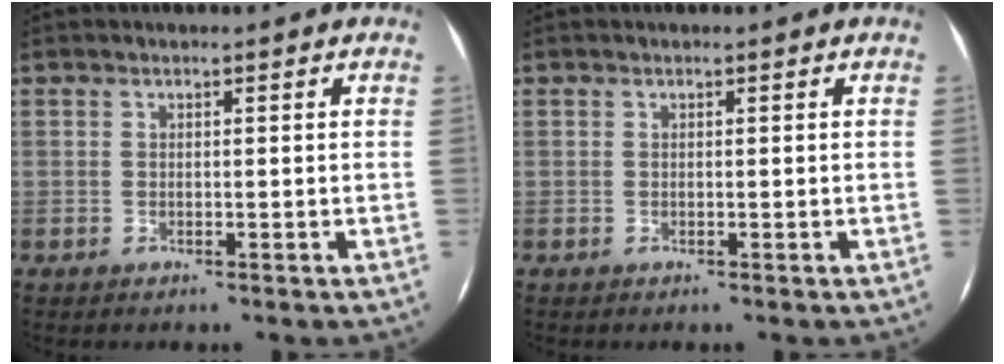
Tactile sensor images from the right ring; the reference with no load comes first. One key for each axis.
{"total": 0.0}